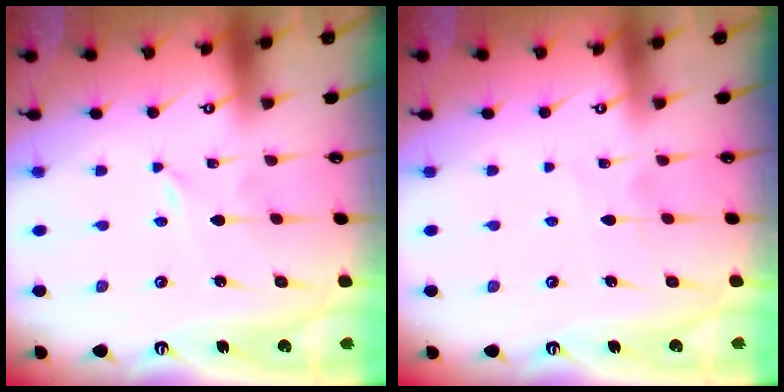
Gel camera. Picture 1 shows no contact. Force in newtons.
{"total": 3.9, "press": 3.9, "slide": 0.4}